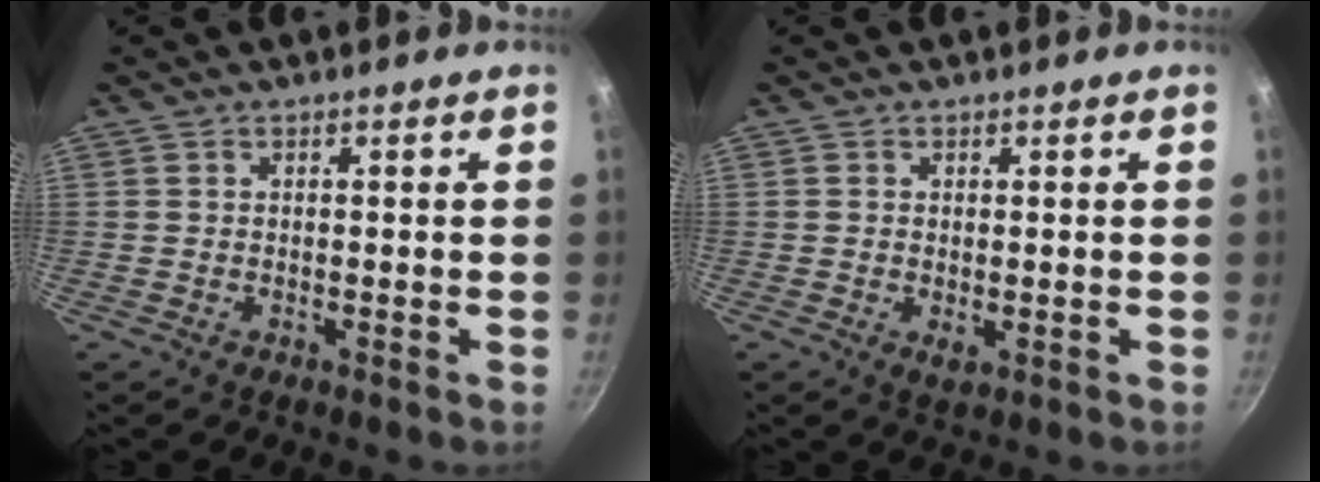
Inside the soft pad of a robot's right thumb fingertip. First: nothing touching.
{"total": 1.7, "force": [0.0, 1.0, 1.3], "torque": [-0.023, -0.005, 0.000]}